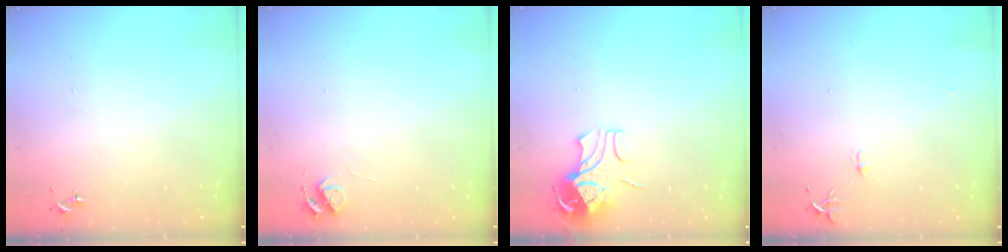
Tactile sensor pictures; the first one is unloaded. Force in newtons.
{"total": 5.7, "press": 5.7, "slide": 0.8}
{"total": 9.0, "press": 8.9, "slide": 1.0}
{"total": 6.2, "press": 6.1, "slide": 0.7}